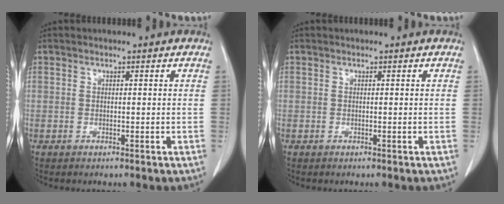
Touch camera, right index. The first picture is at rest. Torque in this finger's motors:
{"motor_torque": [0.00, 0.00, 0.02, 0.00]}